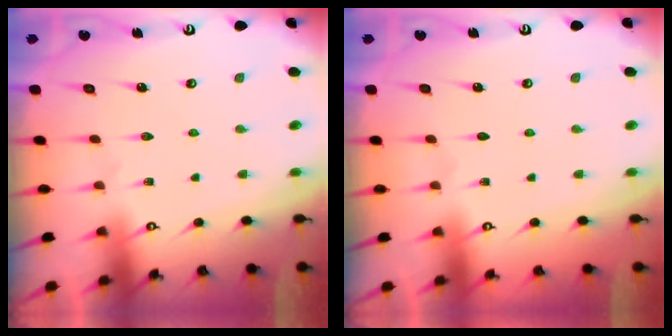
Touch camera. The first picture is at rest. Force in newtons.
{"total": 0.0}